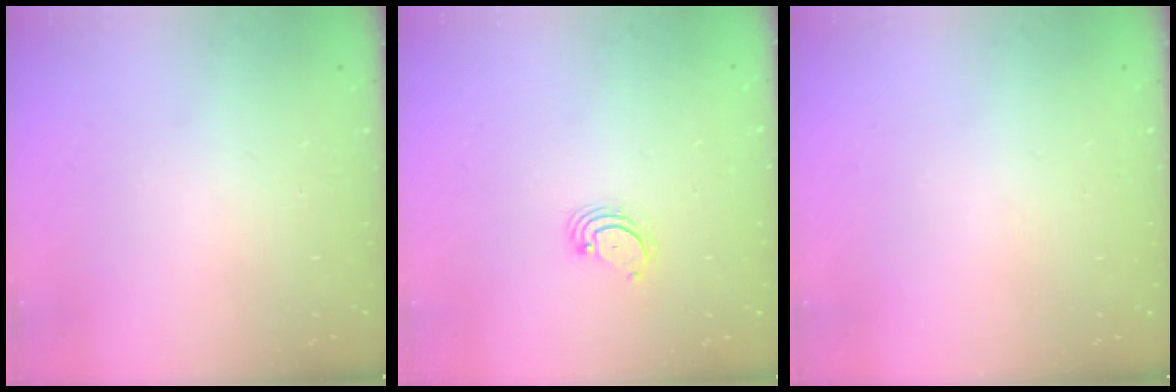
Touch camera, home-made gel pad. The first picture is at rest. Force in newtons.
{"total": 2.7, "press": 2.7, "slide": 0.3}
{"total": 0.0}